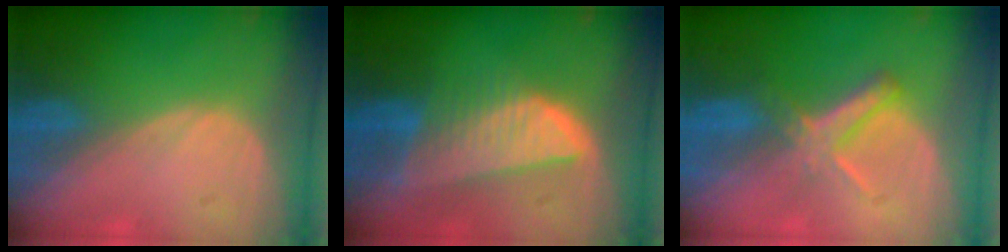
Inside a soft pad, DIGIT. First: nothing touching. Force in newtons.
{"total": 8.2, "press": 7.3, "slide": 3.8}
{"total": 5.6, "press": 5.1, "slide": 2.2}